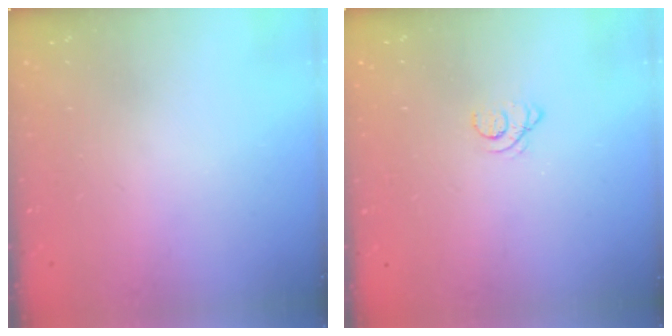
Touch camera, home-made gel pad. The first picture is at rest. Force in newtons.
{"total": 1.7, "press": 1.6, "slide": 0.1}